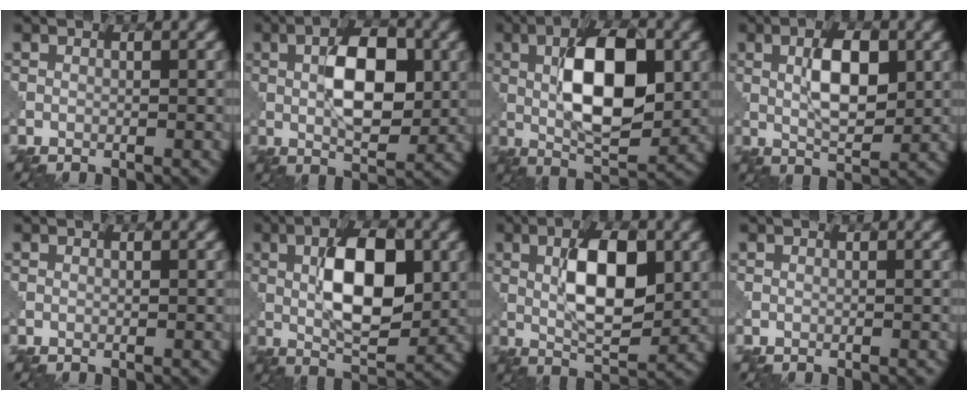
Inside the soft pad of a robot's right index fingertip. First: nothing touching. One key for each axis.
{"total": 7.5, "fx": 1.1, "fy": 3.5, "fz": 6.5, "tx": -0.103, "ty": 0.002, "tz": 0.018}
{"total": 10.2, "fx": 1.4, "fy": 4.4, "fz": 9.1, "tx": -0.140, "ty": 0.009, "tz": 0.025}
{"total": 5.4, "fx": 1.3, "fy": 2.2, "fz": 4.8, "tx": -0.083, "ty": 0.002, "tz": 0.025}
{"total": 0.0}
{"total": 9.3, "fx": 1.4, "fy": 4.1, "fz": 8.2, "tx": -0.126, "ty": 0.007, "tz": 0.025}
{"total": 7.9, "fx": 1.5, "fy": 3.2, "fz": 7.0, "tx": -0.114, "ty": 0.002, "tz": 0.027}
{"total": 0.0}